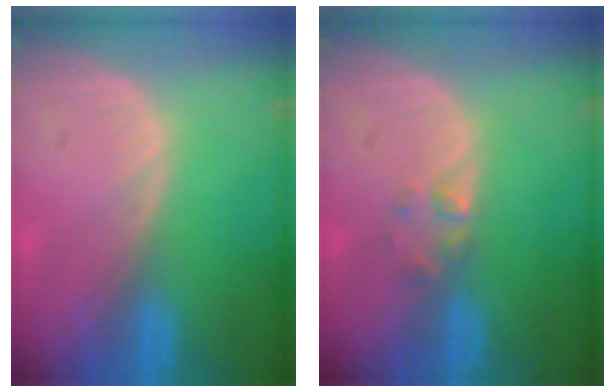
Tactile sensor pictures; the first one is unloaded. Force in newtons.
{"total": 1.7, "press": 1.7, "slide": 0.2}